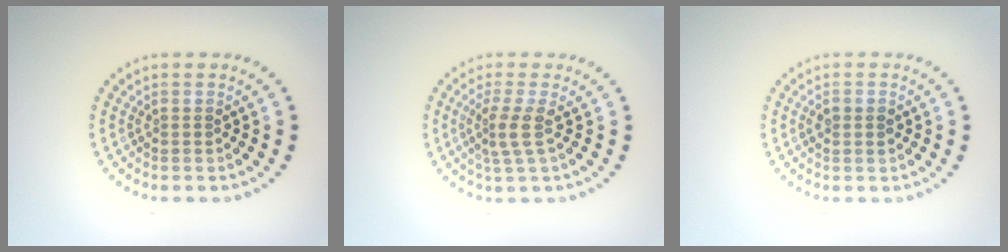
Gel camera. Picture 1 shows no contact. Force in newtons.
{"total": 2.3, "press": 1.7, "slide": 1.6}
{"total": 1.3, "press": 1.3, "slide": 0.1}